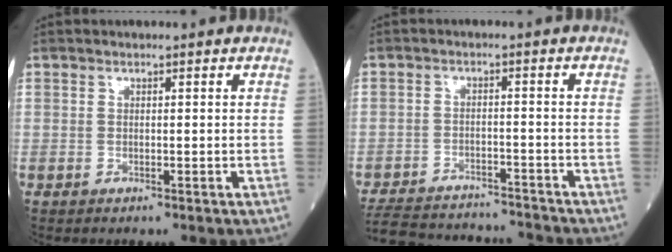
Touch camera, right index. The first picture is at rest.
{"total": 14.9, "force": [-14.2, 3.0, 3.7], "torque": [-0.077, 0.006, -0.199]}